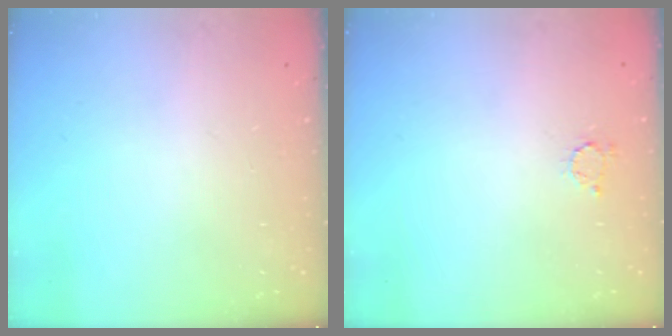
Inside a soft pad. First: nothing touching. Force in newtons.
{"total": 2.7, "press": 2.7, "slide": 0.4}